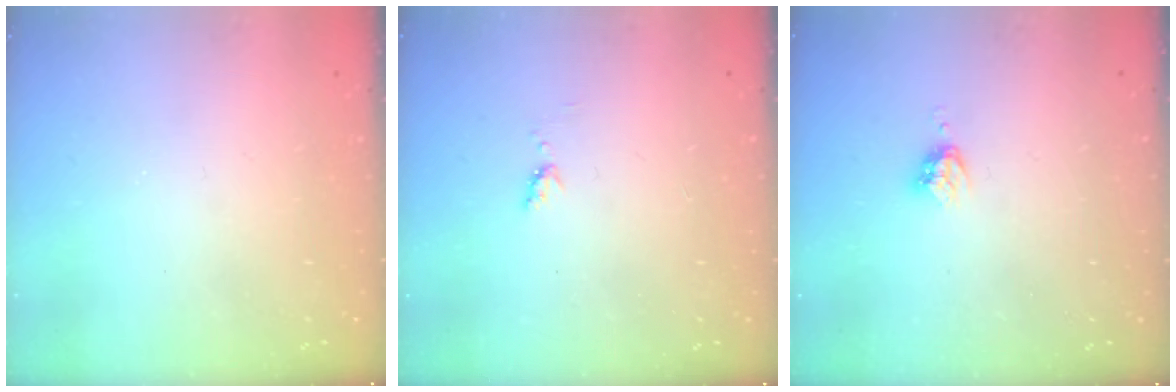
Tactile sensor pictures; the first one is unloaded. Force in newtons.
{"total": 4.2, "press": 4.1, "slide": 0.5}
{"total": 3.7, "press": 3.7, "slide": 0.6}